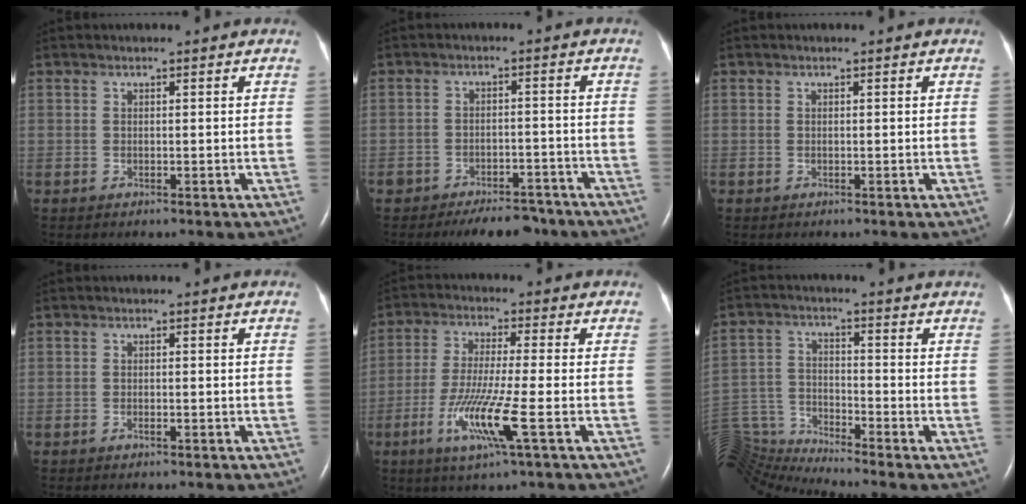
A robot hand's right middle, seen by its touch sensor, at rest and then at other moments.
{"total": 8.7, "force": [-7.3, 3.5, 3.2], "torque": [-0.032, 0.005, -0.102]}
{"total": 0.0}
{"total": 0.6, "force": [-0.4, 0.1, 0.4], "torque": [-0.009, -0.003, -0.006]}
{"total": 9.3, "force": [-3.5, -0.7, 8.6], "torque": [-0.174, -0.029, -0.071]}
{"total": 7.8, "force": [-7.3, -2.6, -0.9], "torque": [0.001, 0.016, -0.142]}